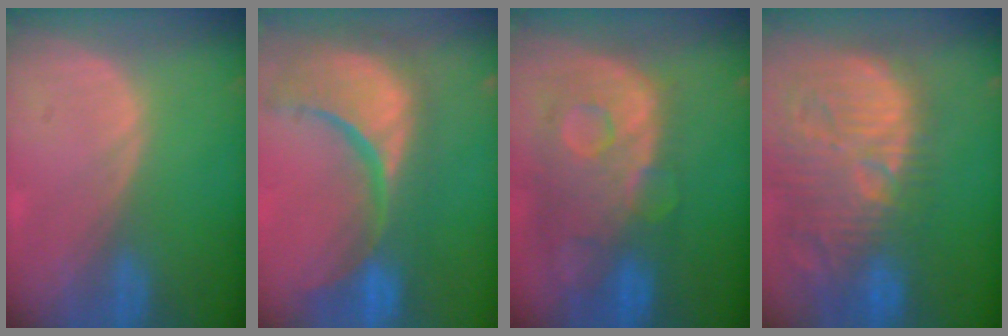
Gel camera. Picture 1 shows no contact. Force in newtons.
{"total": 15.3, "press": 12.1, "slide": 9.5}
{"total": 12.4, "press": 10.2, "slide": 6.9}
{"total": 15.1, "press": 13.2, "slide": 7.4}